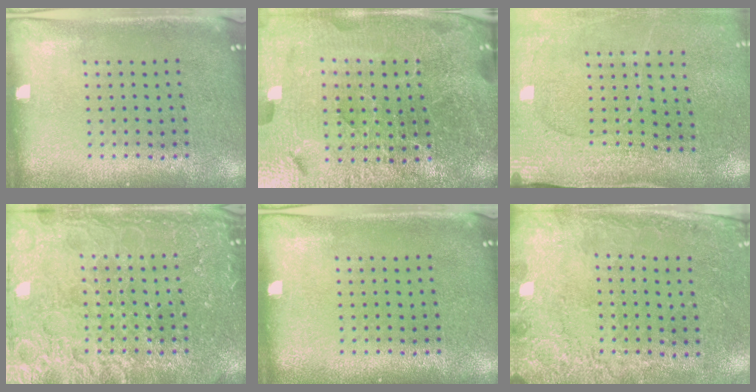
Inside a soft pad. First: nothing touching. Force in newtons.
{"total": 6.7, "press": 5.9, "slide": 3.2}
{"total": 2.9, "press": 2.8, "slide": 0.7}
{"total": 6.9, "press": 6.8, "slide": 0.9}
{"total": 0.0}
{"total": 2.7, "press": 2.2, "slide": 1.5}